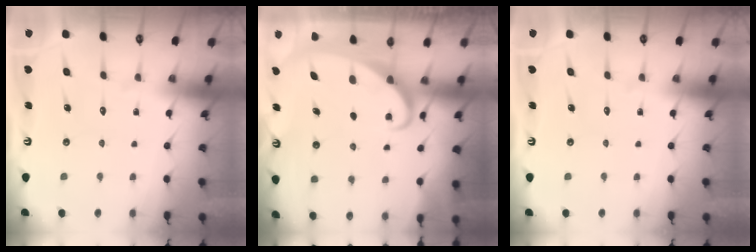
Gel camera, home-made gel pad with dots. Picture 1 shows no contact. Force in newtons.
{"total": 2.1, "press": 2.1, "slide": 0.4}
{"total": 0.0}